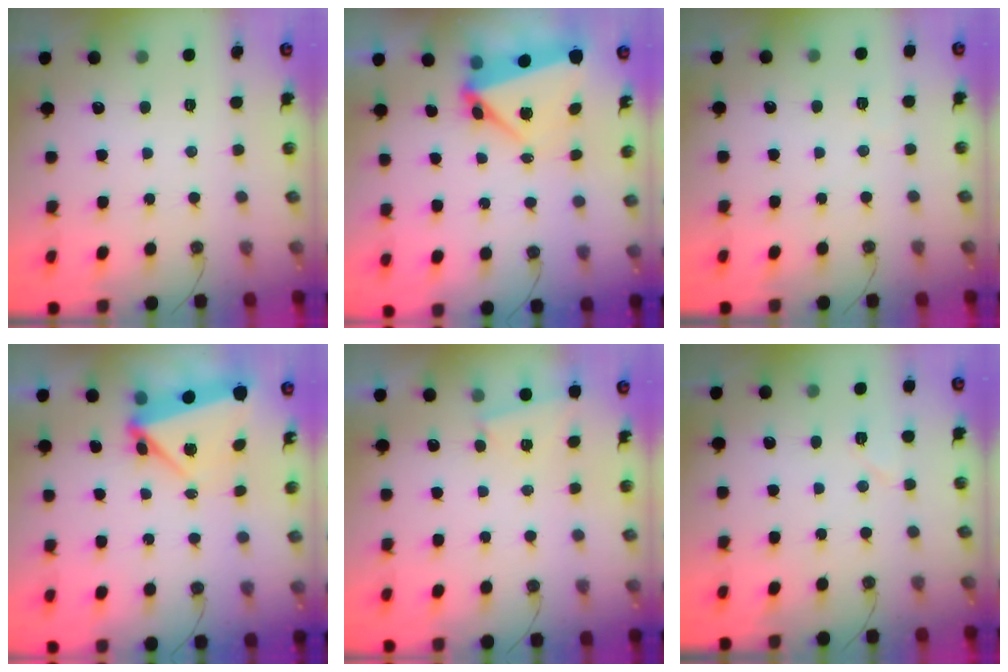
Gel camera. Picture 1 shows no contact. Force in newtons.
{"total": 6.8, "press": 6.5, "slide": 2.2}
{"total": 1.9, "press": 1.9, "slide": 0.4}
{"total": 5.4, "press": 5.3, "slide": 1.4}
{"total": 1.5, "press": 1.4, "slide": 0.5}
{"total": 5.1, "press": 4.9, "slide": 1.4}